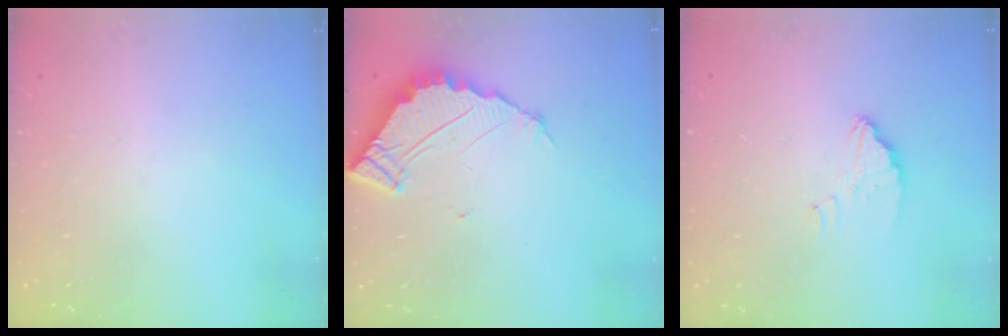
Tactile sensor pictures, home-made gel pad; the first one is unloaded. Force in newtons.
{"total": 4.9, "press": 4.9, "slide": 0.1}
{"total": 3.0, "press": 3.0, "slide": 0.2}